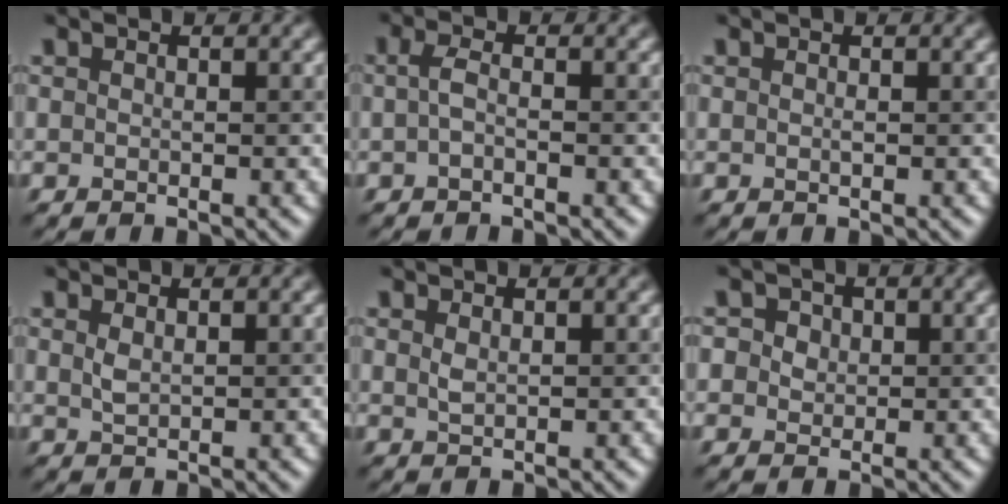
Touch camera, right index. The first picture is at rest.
{"total": 1.2, "force": [-0.3, 0.3, 1.1], "torque": [-0.026, 0.005, -0.006]}
{"total": 0.0}
{"total": 0.8, "force": [0.5, 0.3, 0.6], "torque": [-0.016, 0.007, 0.014]}
{"total": 0.6, "force": [0.4, 0.1, 0.4], "torque": [-0.011, 0.007, 0.012]}
{"total": 3.4, "force": [1.4, 2.8, 1.4], "torque": [-0.009, 0.030, 0.003]}